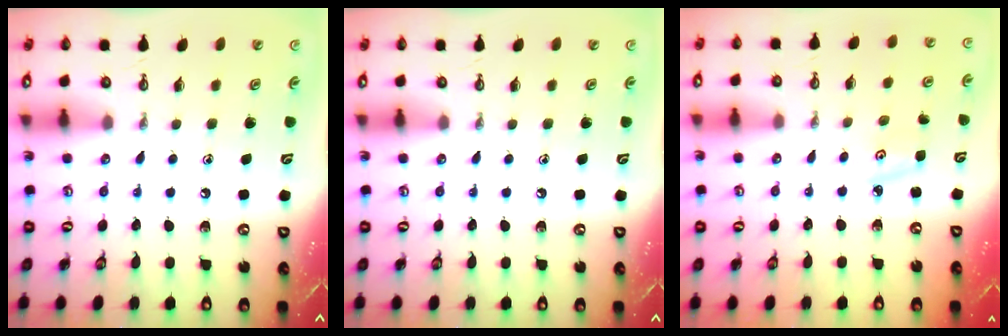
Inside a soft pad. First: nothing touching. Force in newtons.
{"total": 0.0}
{"total": 2.9, "press": 2.9, "slide": 0.5}